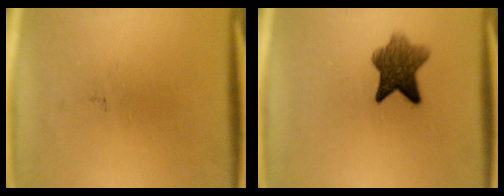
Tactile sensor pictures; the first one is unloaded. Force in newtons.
{"total": 7.1}